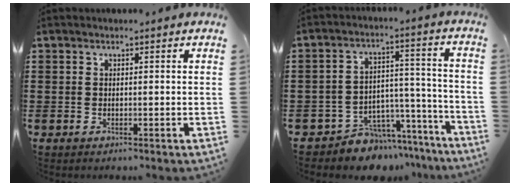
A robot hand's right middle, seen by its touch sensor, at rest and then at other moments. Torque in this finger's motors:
{"motor_torque": [0.18, -0.07, 0.17, 0.04]}